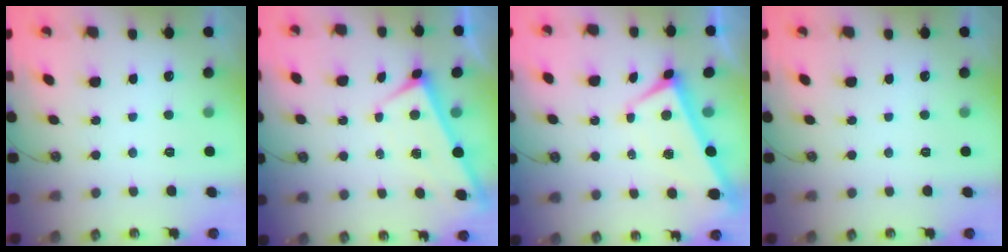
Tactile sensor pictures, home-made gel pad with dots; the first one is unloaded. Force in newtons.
{"total": 1.7, "press": 1.7, "slide": 0.1}
{"total": 2.3, "press": 2.2, "slide": 0.5}
{"total": 0.0}